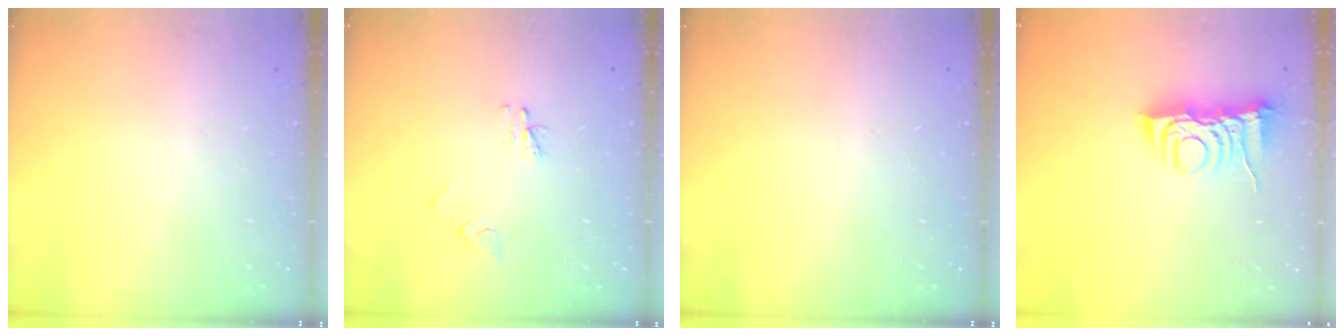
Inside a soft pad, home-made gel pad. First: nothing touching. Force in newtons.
{"total": 3.2, "press": 3.2, "slide": 0.4}
{"total": 0.0}
{"total": 8.3, "press": 8.2, "slide": 1.1}